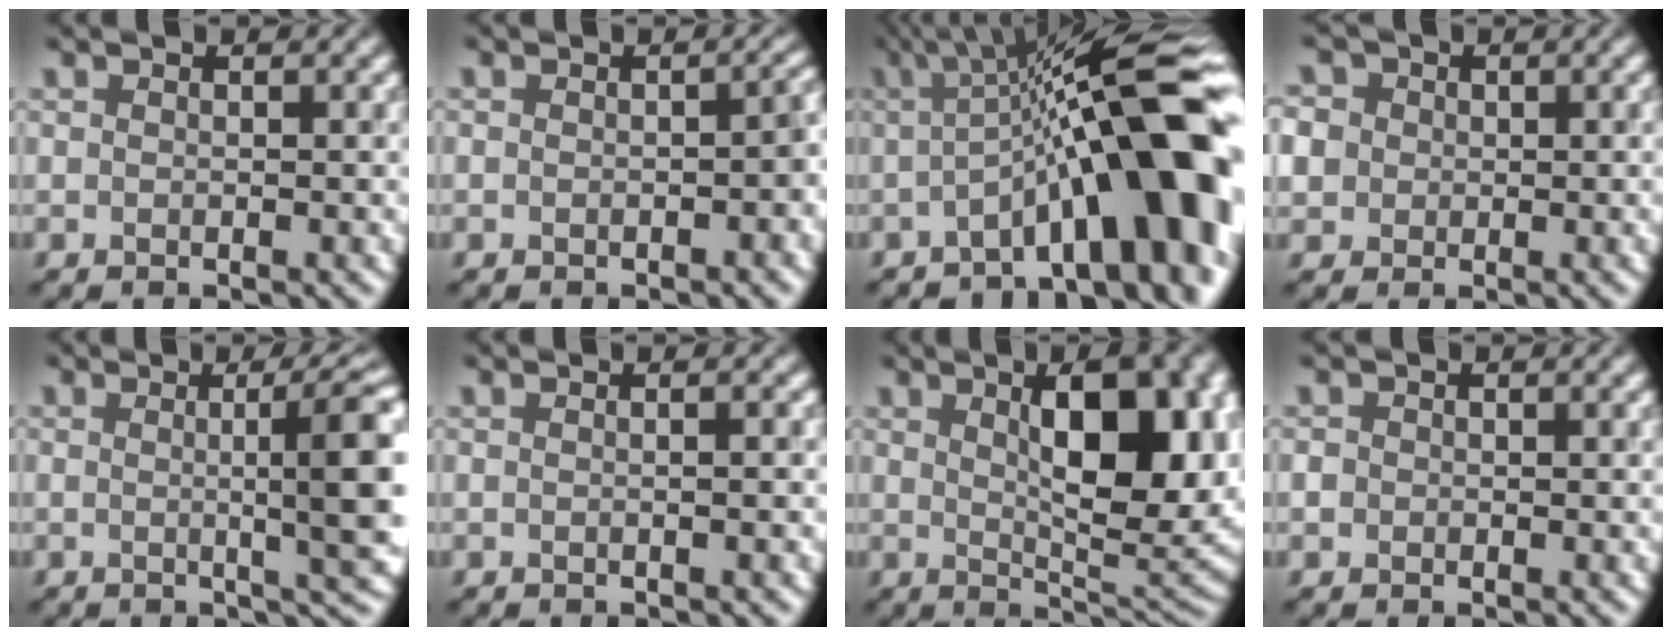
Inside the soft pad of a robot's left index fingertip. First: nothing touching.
{"total": 1.9, "force": [-0.6, 0.9, 1.5], "torque": [-0.019, 0.005, -0.009]}
{"total": 14.0, "force": [-1.9, 3.6, 13.4], "torque": [-0.161, 0.031, -0.032]}
{"total": 6.4, "force": [1.9, 5.5, 2.7], "torque": [-0.056, 0.028, 0.007]}
{"total": 7.7, "force": [0.4, 1.5, 7.6], "torque": [-0.093, 0.003, 0.007]}
{"total": 1.6, "force": [0.1, 0.7, 1.4], "torque": [-0.007, -0.001, -0.009]}
{"total": 11.6, "force": [2.6, 4.5, 10.4], "torque": [-0.137, 0.002, 0.044]}
{"total": 0.9, "force": [-0.1, 0.9, 0.2], "torque": [0.002, -0.003, -0.005]}